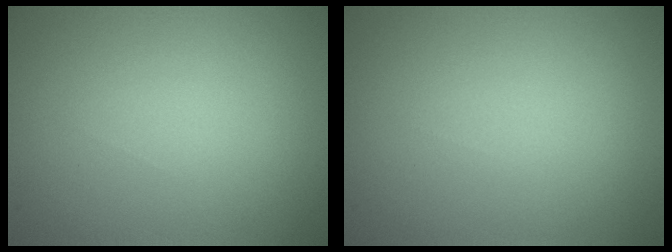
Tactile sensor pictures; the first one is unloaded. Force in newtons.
{"total": 0.0}